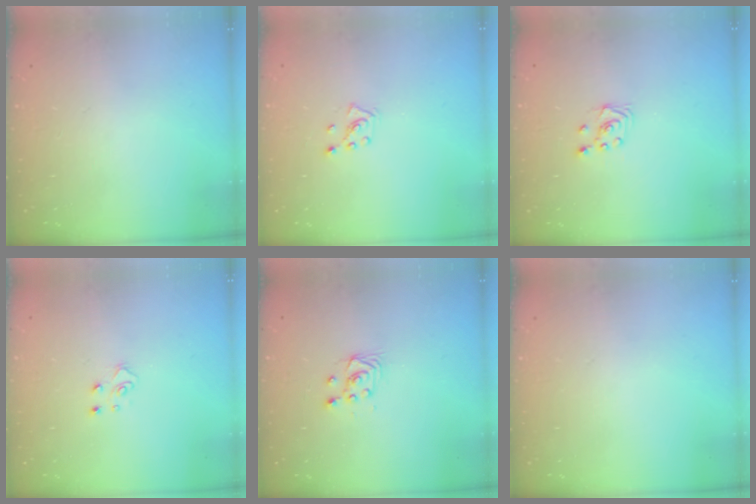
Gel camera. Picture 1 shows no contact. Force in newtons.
{"total": 2.8, "press": 2.8, "slide": 0.2}
{"total": 2.3, "press": 2.2, "slide": 0.6}
{"total": 4.8, "press": 4.8, "slide": 0.5}
{"total": 2.9, "press": 2.6, "slide": 1.3}
{"total": 0.0}